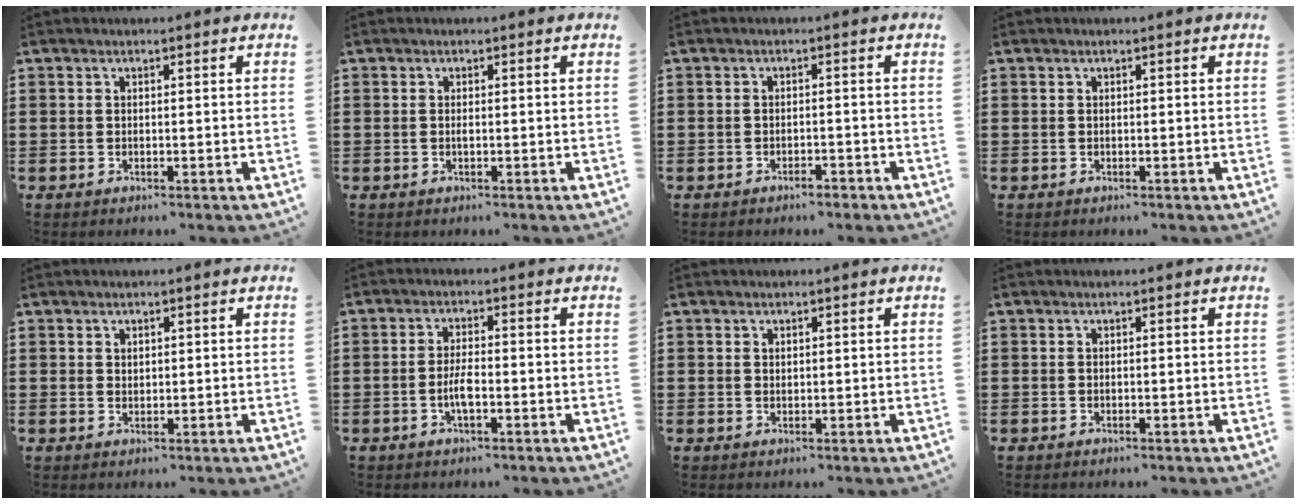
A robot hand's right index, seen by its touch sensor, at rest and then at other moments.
{"total": 0.6, "force": [0.0, 0.1, 0.5], "torque": [-0.011, -0.004, 0.000]}
{"total": 1.5, "force": [-1.4, 0.3, 0.5], "torque": [-0.014, -0.001, -0.027]}
{"total": 0.0}
{"total": 1.1, "force": [0.9, 0.7, 0.2], "torque": [-0.005, 0.002, 0.018]}
{"total": 3.6, "force": [-1.1, 1.0, 3.2], "torque": [-0.072, -0.001, -0.025]}
{"total": 0.7, "force": [0.5, 0.4, 0.2], "torque": [-0.005, 0.001, 0.010]}
{"total": 0.0}